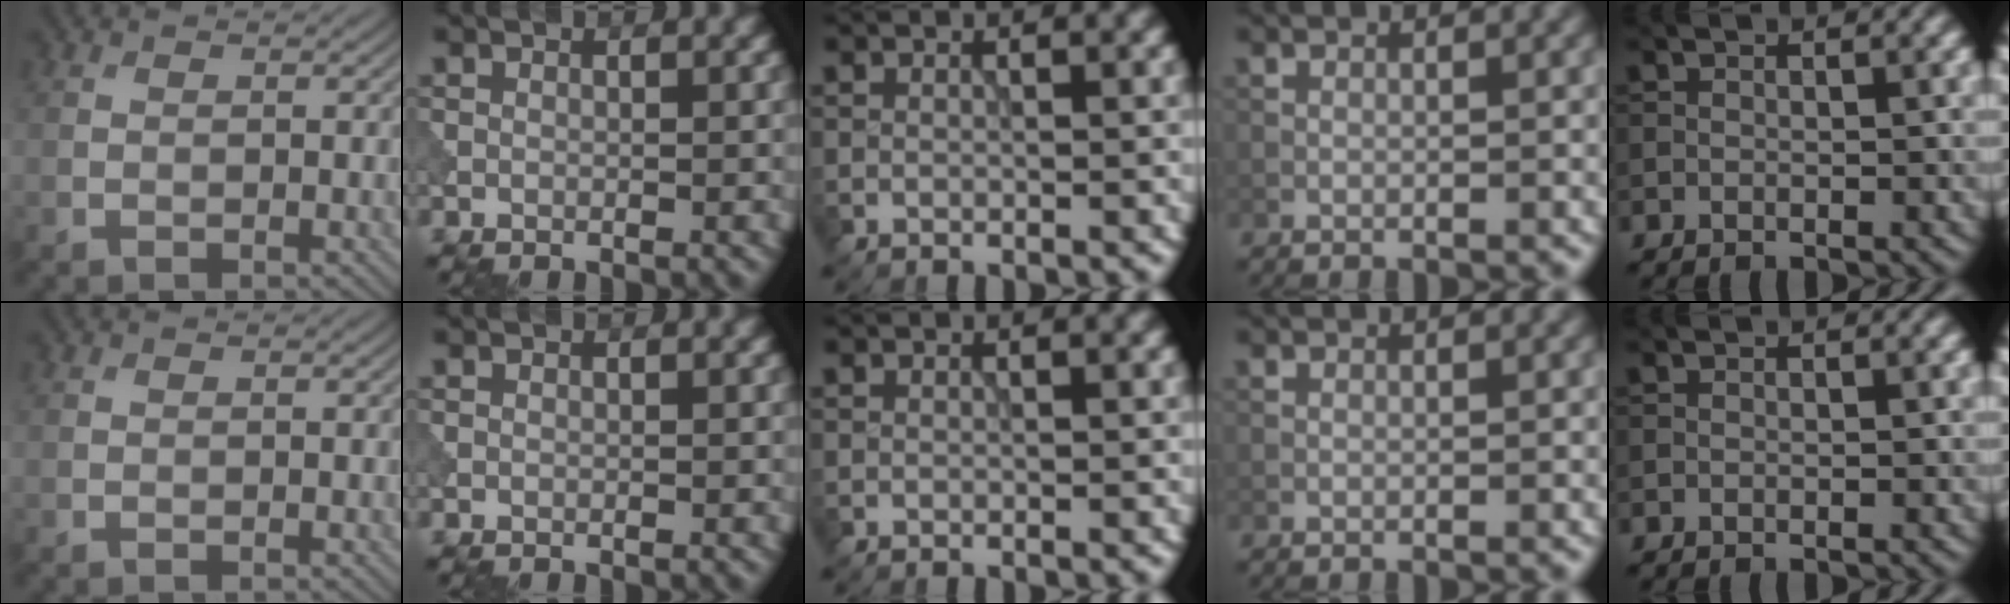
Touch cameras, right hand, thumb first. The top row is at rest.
{}